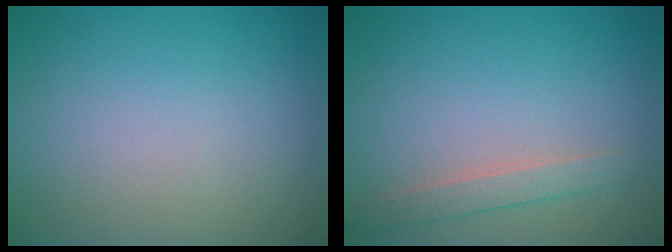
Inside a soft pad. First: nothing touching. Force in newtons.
{"total": 1.8, "press": 1.8, "slide": 0.1}